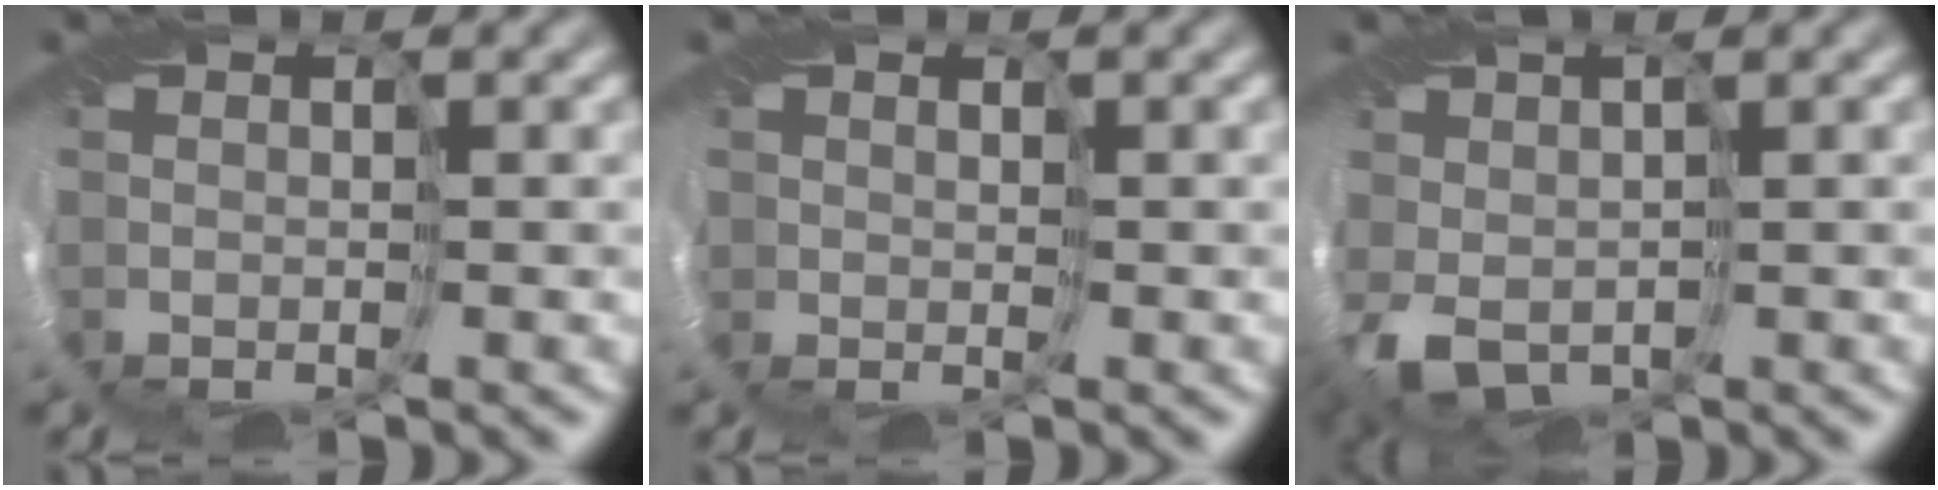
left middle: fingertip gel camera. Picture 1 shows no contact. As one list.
[{"total": 1.1, "force": [0.4, 1.0, 0.1], "torque": [0.002, -0.001, 0.008]}, {"total": 3.6, "force": [-0.4, 2.5, 2.5], "torque": [-0.066, -0.001, -0.006]}]